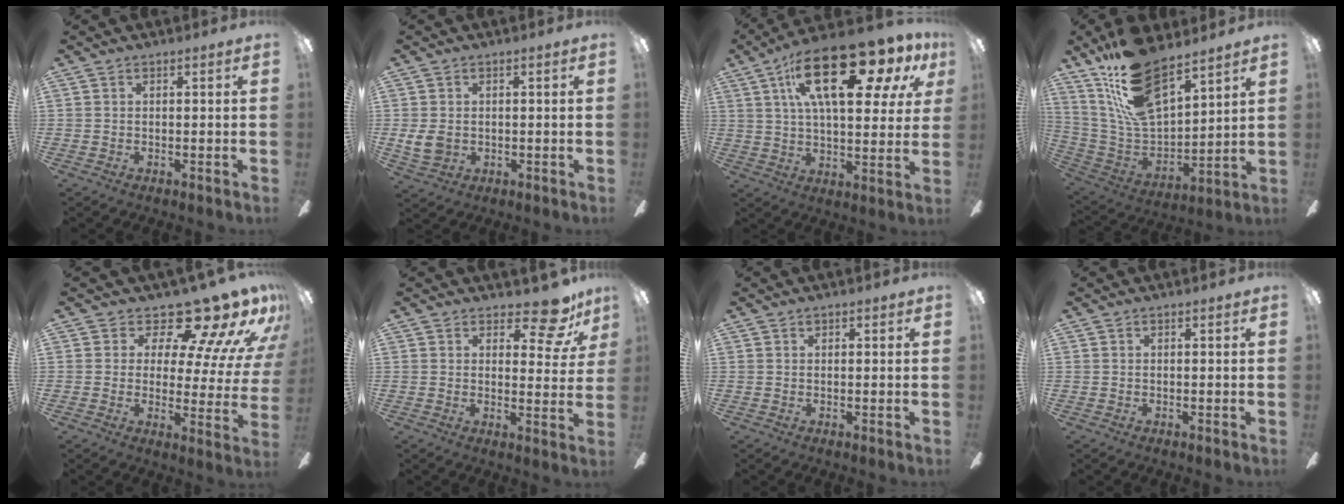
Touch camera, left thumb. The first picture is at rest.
{"total": 5.1, "force": [0.2, 4.2, 3.0], "torque": [-0.068, 0.000, 0.003]}
{"total": 24.0, "force": [11.7, 9.5, 18.6], "torque": [-0.295, -0.038, 0.188]}
{"total": 19.3, "force": [13.4, 8.2, 11.3], "torque": [-0.241, -0.080, 0.244]}
{"total": 15.6, "force": [13.0, 4.4, 7.4], "torque": [-0.110, -0.114, 0.216]}
{"total": 9.6, "force": [7.0, 3.9, 5.2], "torque": [-0.063, -0.040, 0.124]}
{"total": 0.7, "force": [0.5, 0.5, 0.2], "torque": [-0.005, 0.001, 0.009]}
{"total": 0.0}